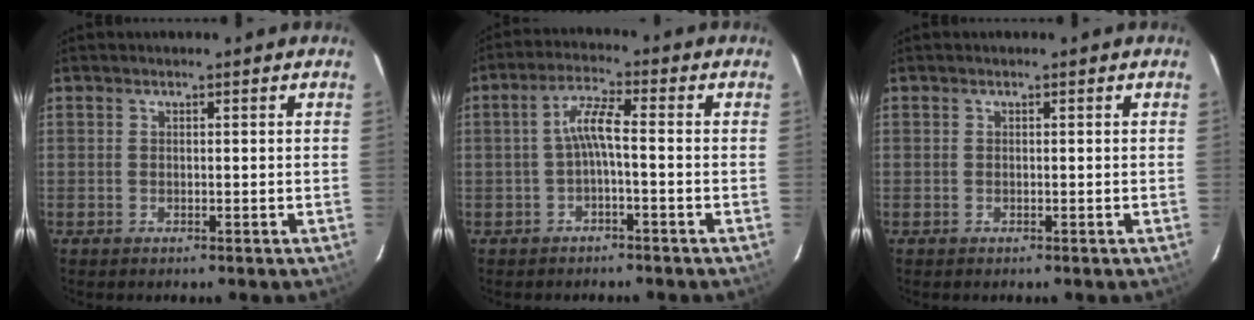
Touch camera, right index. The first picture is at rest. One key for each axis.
{"total": 4.4, "fx": -1.2, "fy": 0.4, "fz": 4.2, "tx": -0.092, "ty": 0.012, "tz": -0.023}
{"total": 0.0}